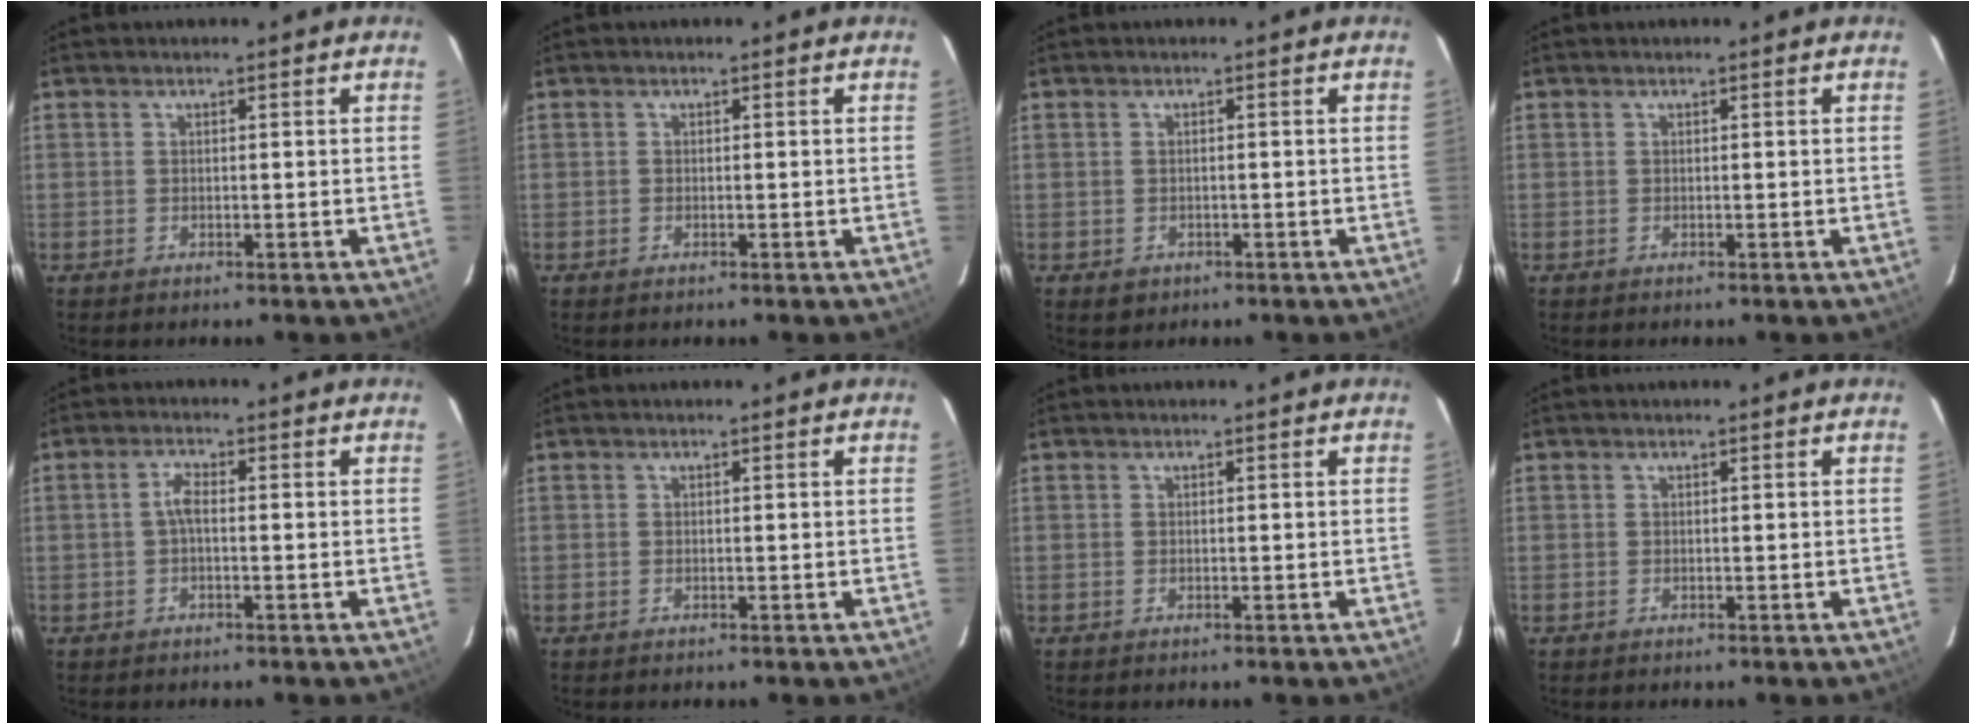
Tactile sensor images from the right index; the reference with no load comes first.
{"total": 0.0}
{"total": 2.1, "force": [-0.8, 1.9, 0.7], "torque": [-0.015, 0.000, -0.003]}
{"total": 0.0}
{"total": 2.3, "force": [-0.3, 0.8, 2.1], "torque": [-0.046, 0.008, -0.006]}
{"total": 0.0}
{"total": 0.0}
{"total": 0.0}